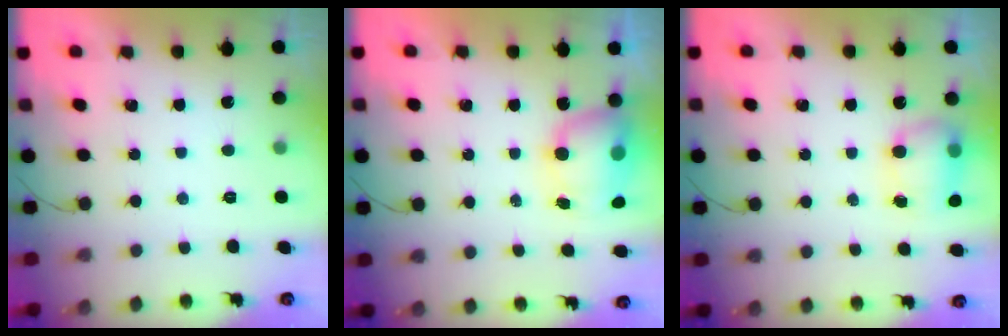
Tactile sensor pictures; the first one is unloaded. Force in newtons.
{"total": 7.9, "press": 7.8, "slide": 1.4}
{"total": 7.7, "press": 7.7, "slide": 0.9}